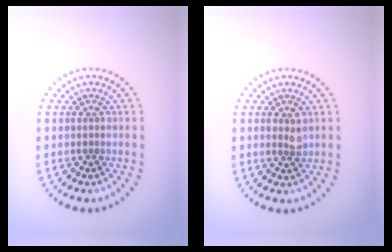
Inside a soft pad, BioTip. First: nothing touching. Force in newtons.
{"total": 1.2, "press": 1.1, "slide": 0.4}